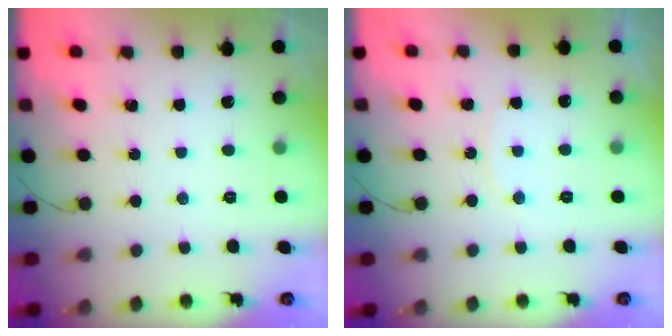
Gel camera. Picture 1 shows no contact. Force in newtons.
{"total": 5.0, "press": 5.0, "slide": 0.3}